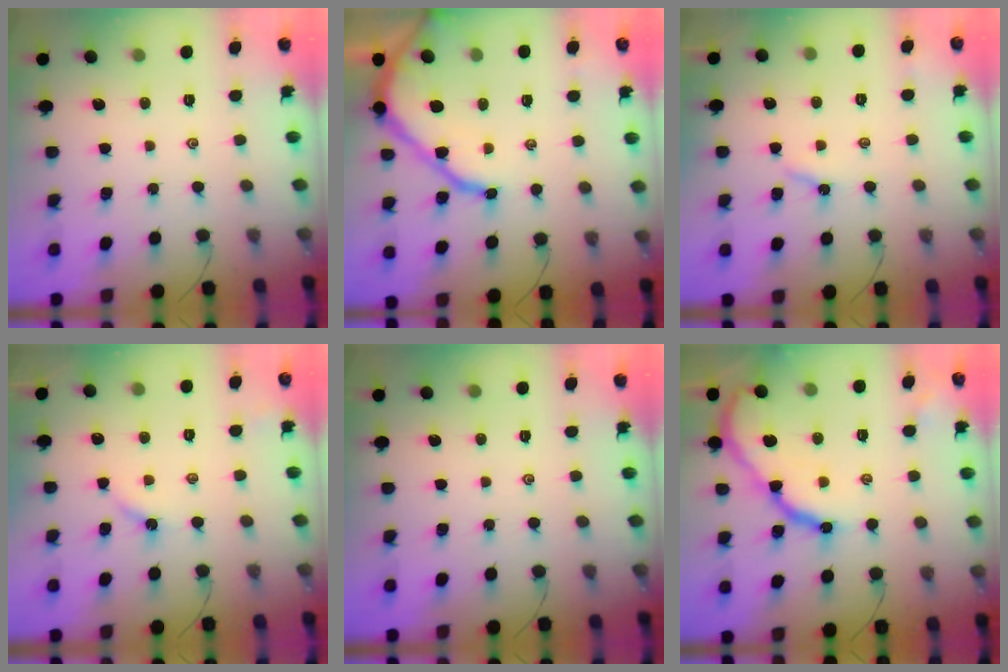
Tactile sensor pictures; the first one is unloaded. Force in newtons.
{"total": 11.7, "press": 11.6, "slide": 1.4}
{"total": 2.5, "press": 2.4, "slide": 0.4}
{"total": 3.3, "press": 3.2, "slide": 0.4}
{"total": 0.0}
{"total": 13.1, "press": 13.1, "slide": 0.7}